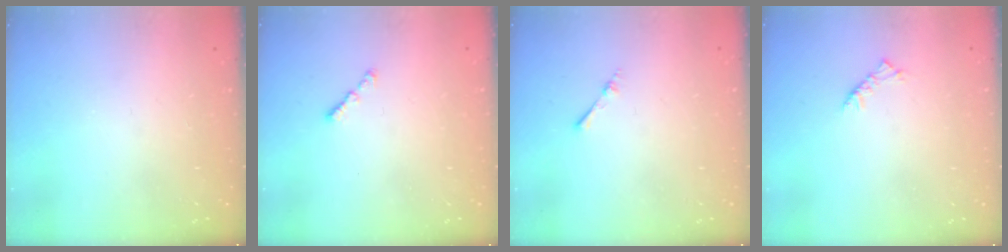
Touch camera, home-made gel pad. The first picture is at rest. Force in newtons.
{"total": 1.0, "press": 0.9, "slide": 0.5}
{"total": 1.7, "press": 1.7, "slide": 0.3}
{"total": 2.5, "press": 2.4, "slide": 0.7}